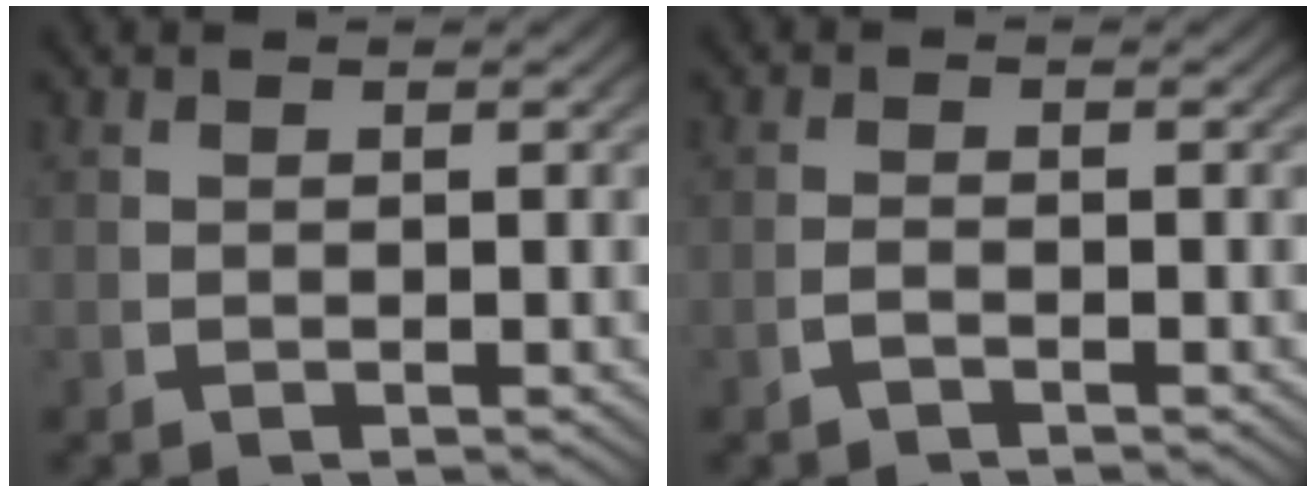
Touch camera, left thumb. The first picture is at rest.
{"total": 0.9, "force": [-0.9, 0.1, 0.3], "torque": [-0.007, -0.003, -0.016]}